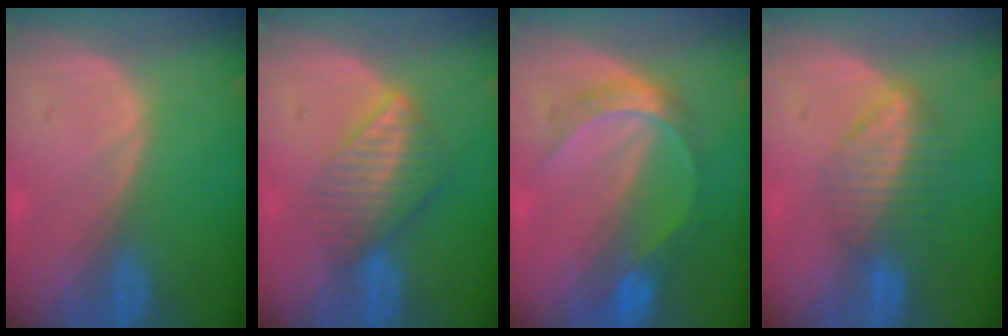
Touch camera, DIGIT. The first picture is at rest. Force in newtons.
{"total": 6.7, "press": 5.9, "slide": 3.1}
{"total": 6.7, "press": 5.8, "slide": 3.4}
{"total": 6.9, "press": 6.0, "slide": 3.5}